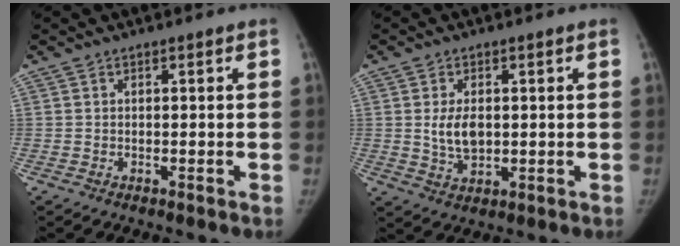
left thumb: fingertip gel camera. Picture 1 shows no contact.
{"total": 5.5, "force": [0.5, 3.4, 4.3], "torque": [-0.072, -0.007, 0.016]}